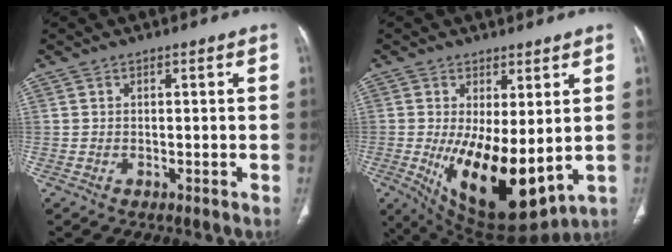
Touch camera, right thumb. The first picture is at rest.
{"total": 16.5, "force": [-1.3, 7.2, 14.8], "torque": [-0.237, -0.036, 0.005]}